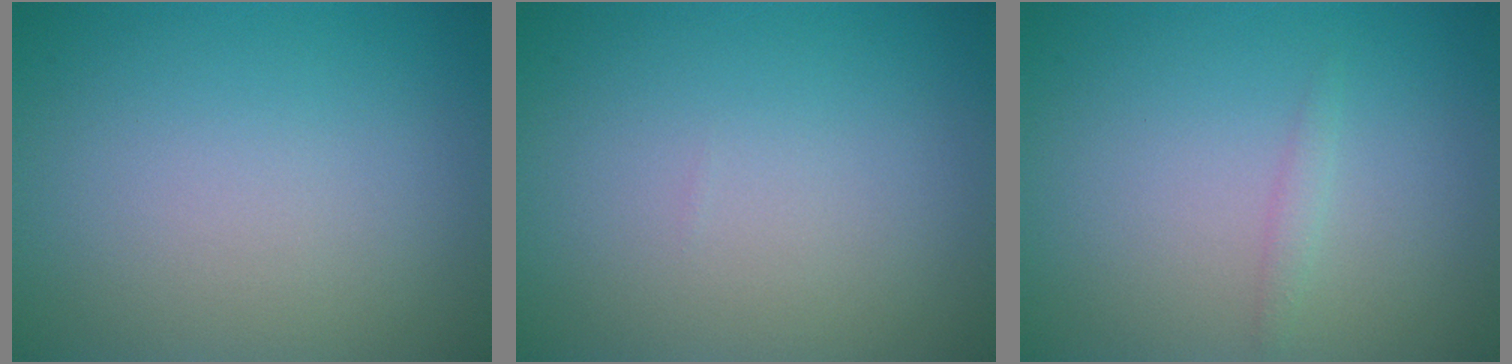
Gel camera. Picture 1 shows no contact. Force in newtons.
{"total": 0.0}
{"total": 0.7, "press": 0.7, "slide": 0.1}